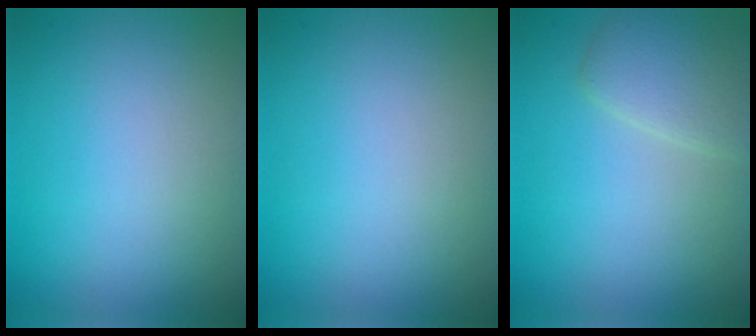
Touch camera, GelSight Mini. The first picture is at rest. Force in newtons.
{"total": 0.0}
{"total": 2.7, "press": 2.7, "slide": 0.1}